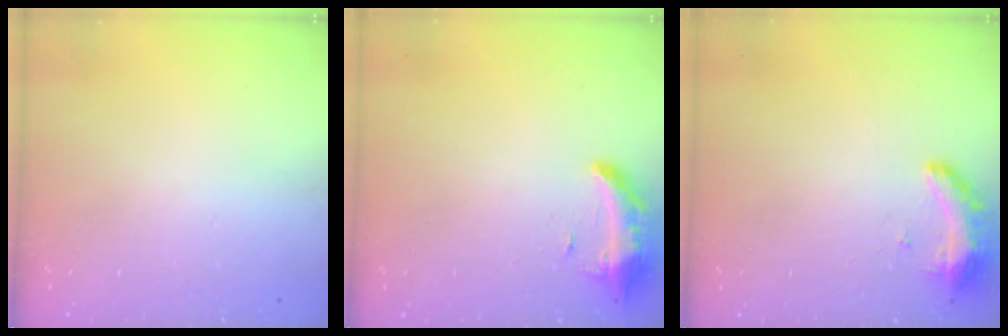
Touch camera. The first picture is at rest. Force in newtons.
{"total": 12.2, "press": 9.7, "slide": 7.4}
{"total": 11.5, "press": 9.6, "slide": 6.3}